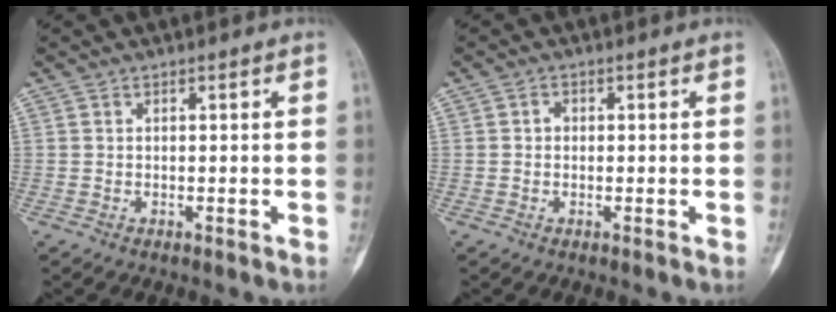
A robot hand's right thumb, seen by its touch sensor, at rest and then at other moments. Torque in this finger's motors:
{"motor_torque": [0.01, 0.00, -0.01, 0.00, -0.07]}